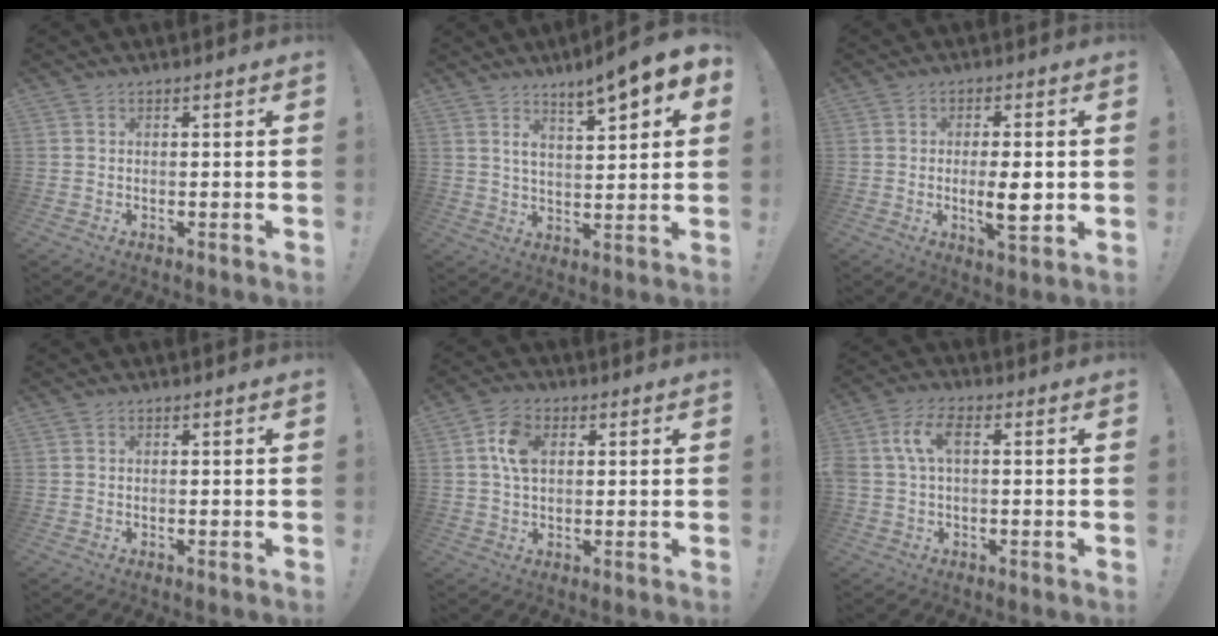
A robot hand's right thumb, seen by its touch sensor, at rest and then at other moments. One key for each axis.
{"total": 8.7, "fx": 6.0, "fy": 1.2, "fz": 6.1, "tx": -0.098, "ty": -0.044, "tz": 0.100}
{"total": 7.8, "fx": -1.0, "fy": 1.8, "fz": 7.5, "tx": -0.118, "ty": -0.012, "tz": -0.021}
{"total": 0.0}
{"total": 8.1, "fx": 1.8, "fy": 5.3, "fz": 5.9, "tx": -0.099, "ty": 0.004, "tz": 0.033}
{"total": 7.8, "fx": 0.9, "fy": 4.0, "fz": 6.7, "tx": -0.145, "ty": 0.011, "tz": 0.017}